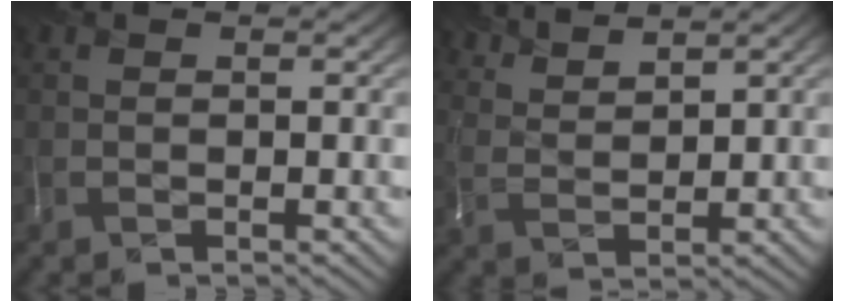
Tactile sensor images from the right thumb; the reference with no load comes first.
{"total": 4.9, "force": [4.6, 1.2, 0.9], "torque": [-0.020, -0.002, 0.104]}